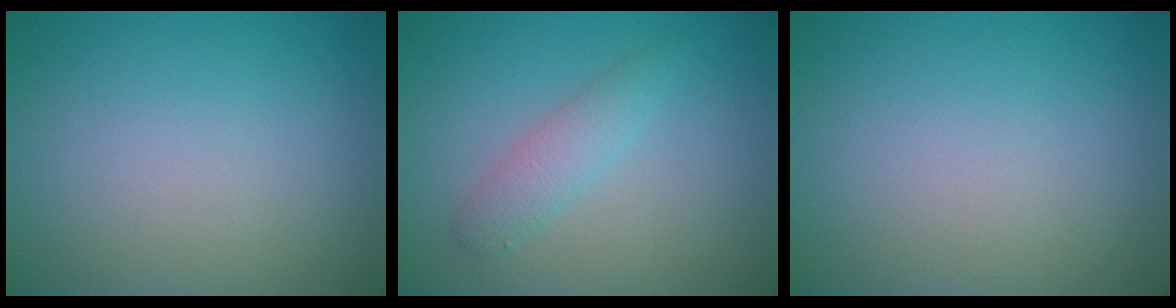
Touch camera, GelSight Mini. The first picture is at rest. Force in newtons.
{"total": 2.2, "press": 2.2, "slide": 0.1}
{"total": 0.0}